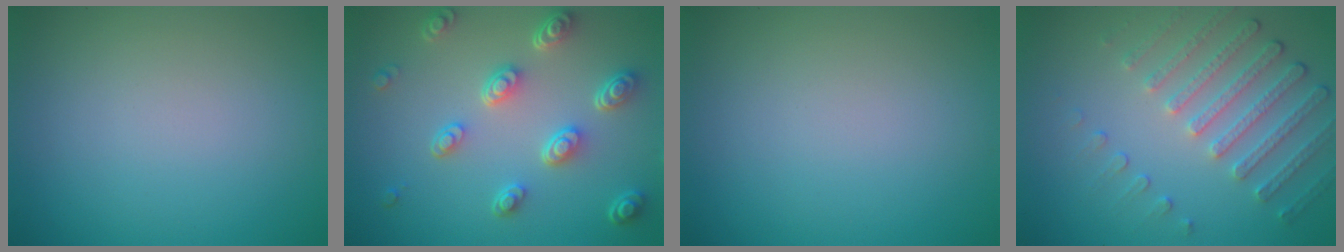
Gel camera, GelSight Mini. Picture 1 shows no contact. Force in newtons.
{"total": 4.8, "press": 3.5, "slide": 3.2}
{"total": 0.0}
{"total": 4.6, "press": 3.4, "slide": 3.1}